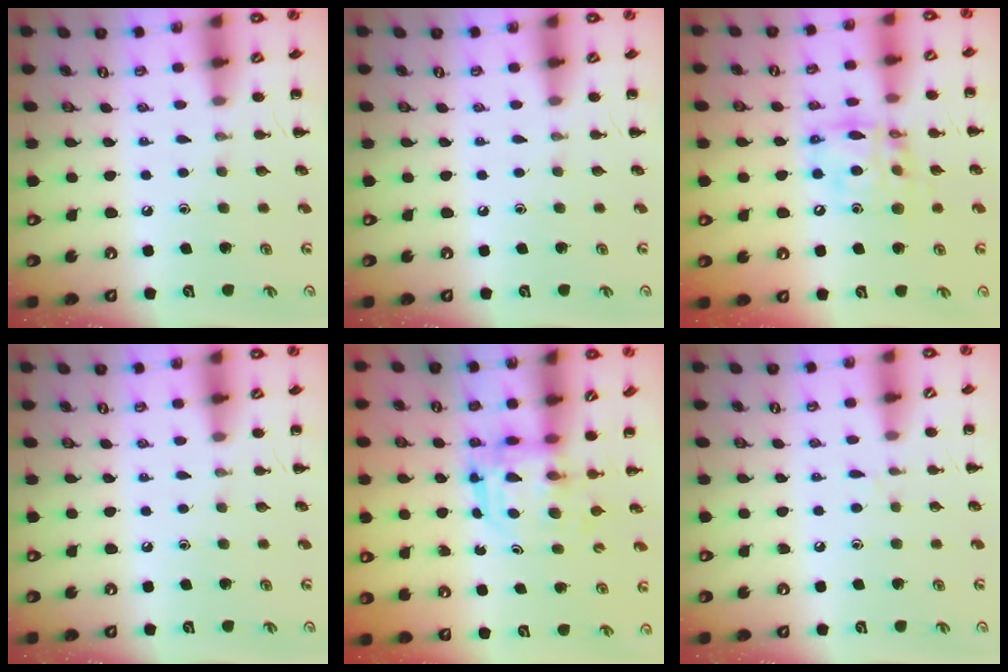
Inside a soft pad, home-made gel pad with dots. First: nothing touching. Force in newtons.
{"total": 0.0}
{"total": 13.7, "press": 13.2, "slide": 3.6}
{"total": 0.0}
{"total": 3.3, "press": 3.3, "slide": 0.2}
{"total": 3.5, "press": 3.2, "slide": 1.4}